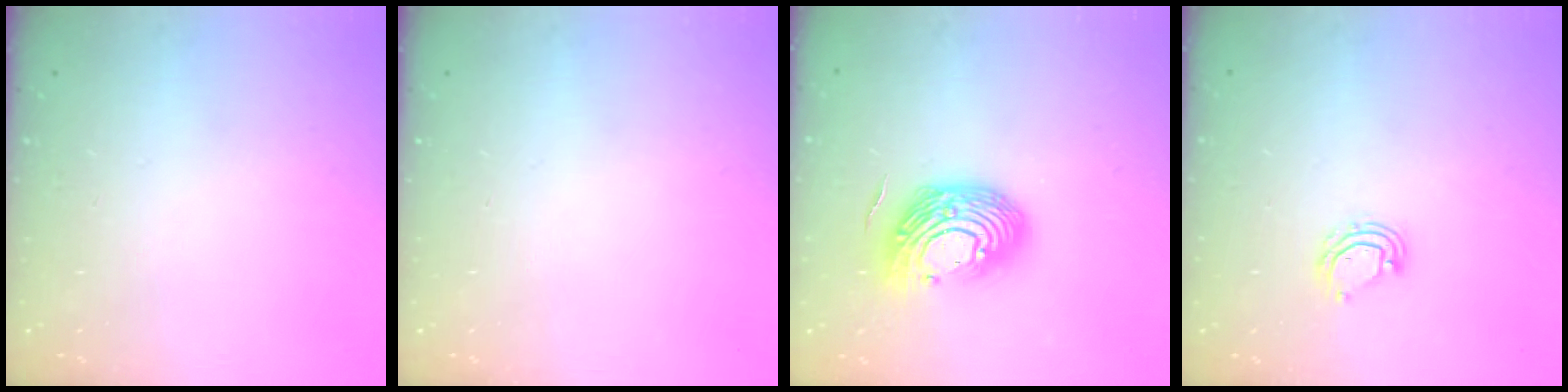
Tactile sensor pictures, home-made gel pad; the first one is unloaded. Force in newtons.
{"total": 0.0}
{"total": 15.4, "press": 15.3, "slide": 1.4}
{"total": 5.2, "press": 5.2, "slide": 0.4}